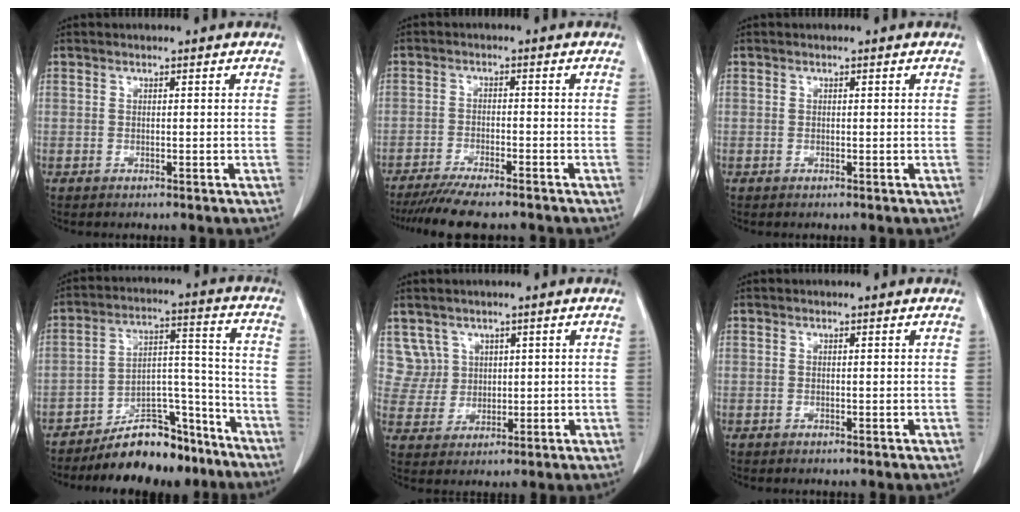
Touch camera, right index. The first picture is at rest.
{"total": 10.4, "force": [-9.0, 1.1, 5.0], "torque": [-0.071, -0.020, -0.139]}
{"total": 0.0}
{"total": 13.1, "force": [-11.3, 4.8, 4.8], "torque": [-0.059, 0.052, -0.182]}
{"total": 4.7, "force": [2.4, 4.1, -0.5], "torque": [0.016, 0.010, 0.054]}
{"total": 0.0}